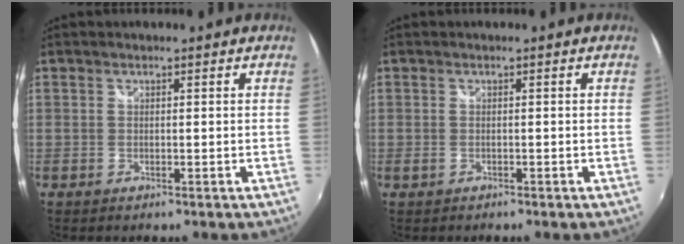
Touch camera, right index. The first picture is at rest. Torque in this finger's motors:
{"motor_torque": [-0.14, -0.21, 0.13, 0.02]}